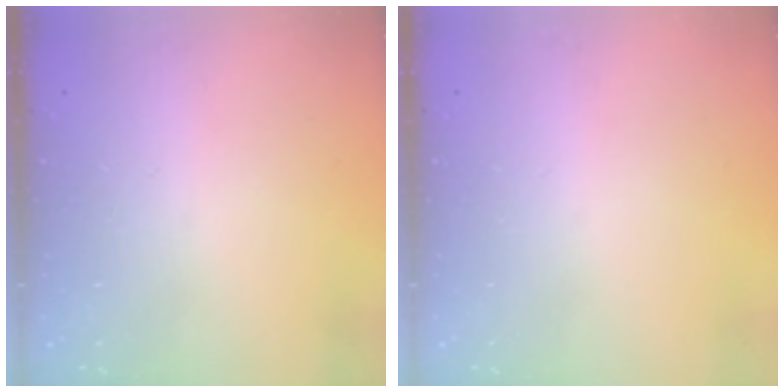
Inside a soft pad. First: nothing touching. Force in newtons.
{"total": 16.0, "press": 1.9, "slide": 15.9}